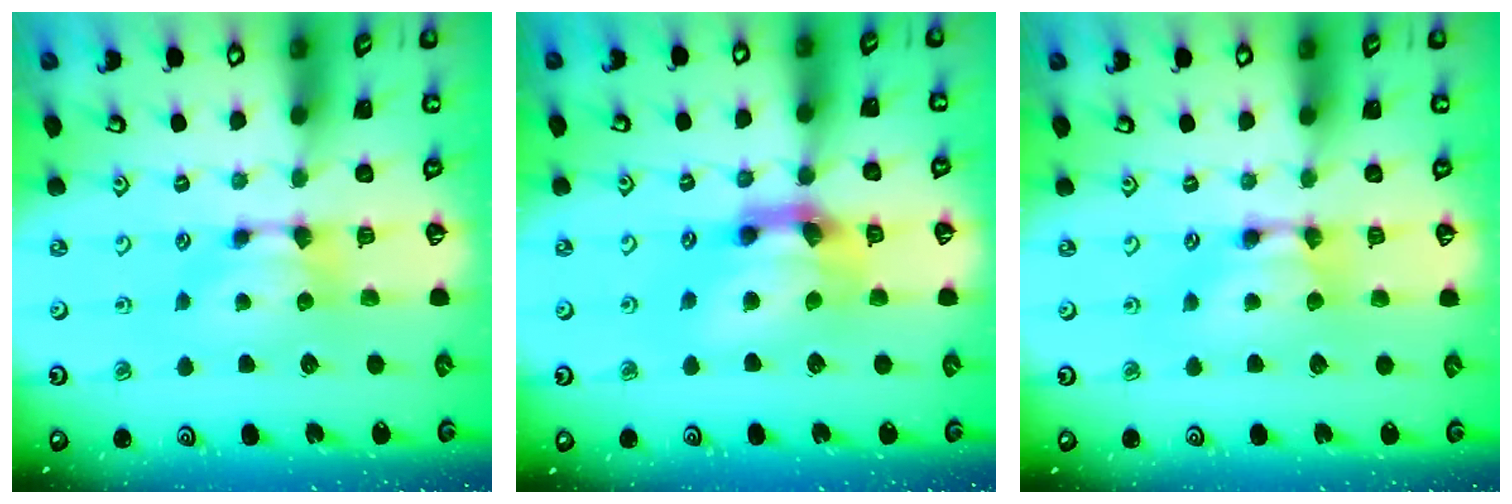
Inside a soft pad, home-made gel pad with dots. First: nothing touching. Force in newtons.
{"total": 6.9, "press": 6.2, "slide": 3.0}
{"total": 1.7, "press": 1.7, "slide": 0.0}